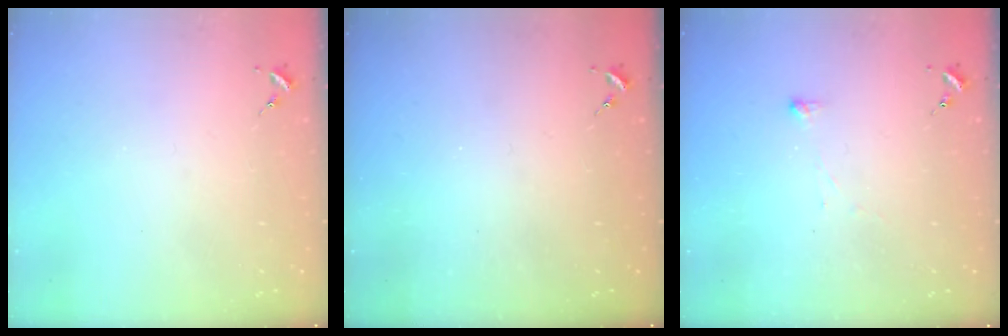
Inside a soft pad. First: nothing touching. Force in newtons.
{"total": 0.0}
{"total": 2.9, "press": 2.9, "slide": 0.3}